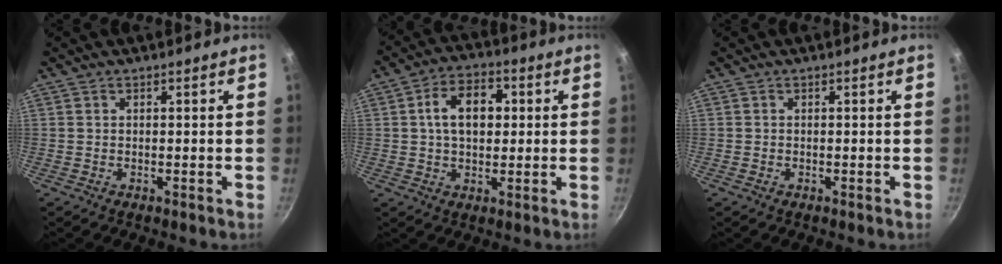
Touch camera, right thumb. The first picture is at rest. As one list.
[{"total": 10.1, "force": [1.6, 6.6, 7.4], "torque": [-0.098, 0.014, 0.018]}, {"total": 0.0}]